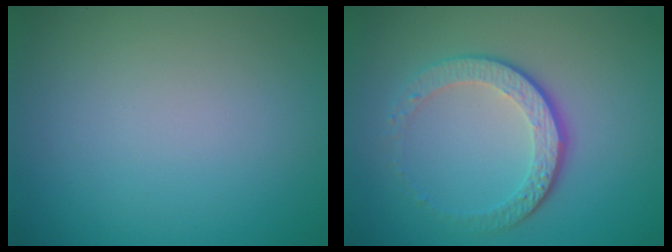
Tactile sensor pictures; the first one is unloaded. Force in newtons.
{"total": 4.3, "press": 3.0, "slide": 3.1}